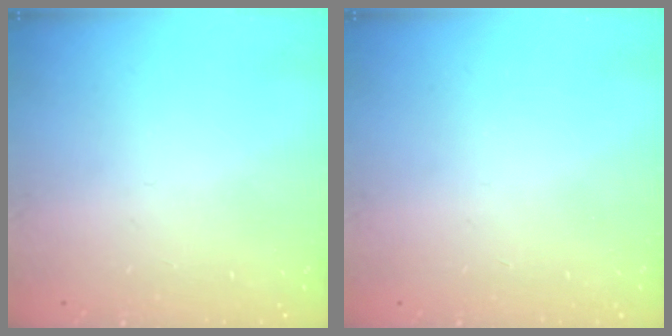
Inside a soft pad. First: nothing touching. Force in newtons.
{"total": 0.0}